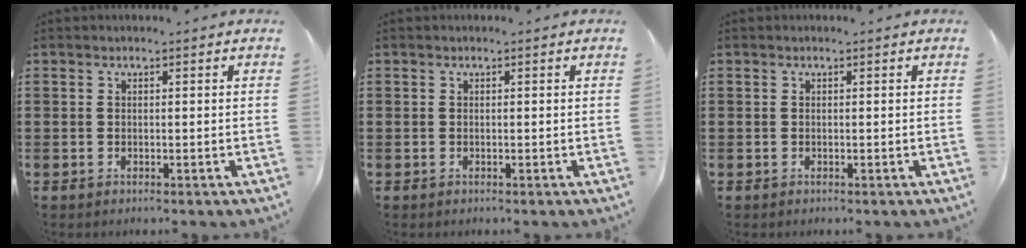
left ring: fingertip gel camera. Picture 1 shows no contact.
{"total": 0.0}
{"total": 0.0}